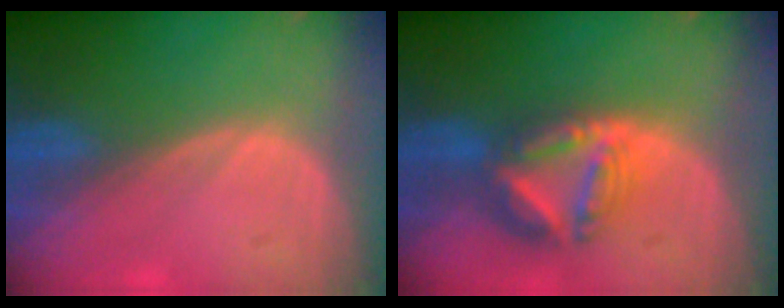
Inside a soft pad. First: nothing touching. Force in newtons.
{"total": 8.1, "press": 7.0, "slide": 4.0}